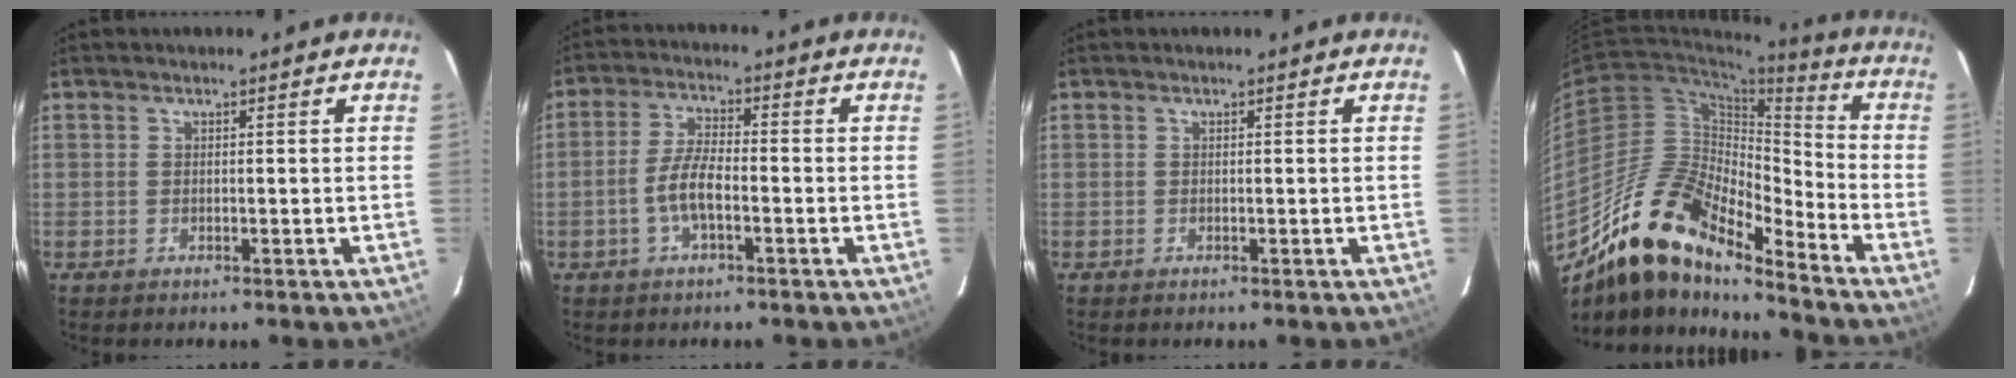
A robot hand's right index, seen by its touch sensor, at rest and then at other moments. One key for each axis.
{"total": 5.6, "fx": -2.0, "fy": 1.7, "fz": 4.9, "tx": -0.104, "ty": 0.009, "tz": -0.040}
{"total": 0.0}
{"total": 18.4, "fx": -14.9, "fy": 5.3, "fz": 9.6, "tx": -0.160, "ty": 0.000, "tz": -0.286}